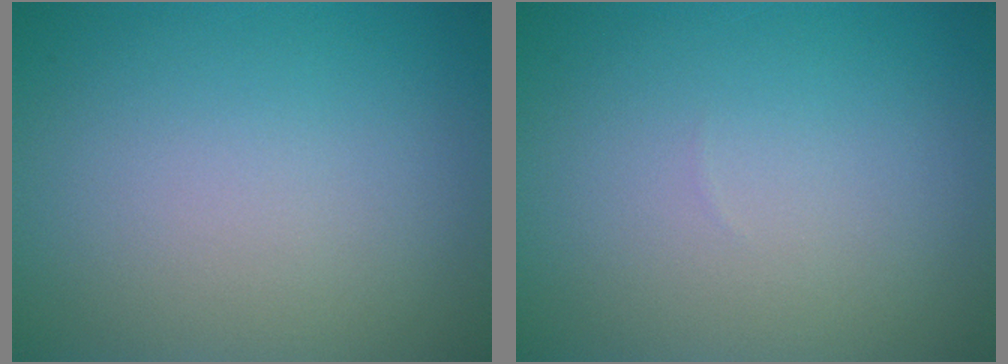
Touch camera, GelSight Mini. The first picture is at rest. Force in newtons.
{"total": 0.0}